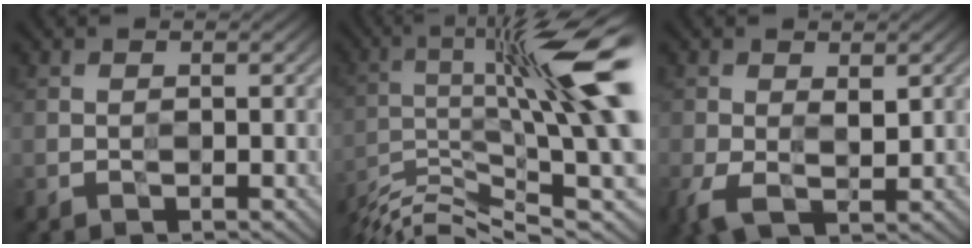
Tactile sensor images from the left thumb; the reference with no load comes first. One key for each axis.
{"total": 15.5, "fx": -2.0, "fy": 3.1, "fz": 15.0, "tx": -0.252, "ty": -0.012, "tz": -0.036}
{"total": 4.8, "fx": -0.4, "fy": 2.7, "fz": 3.9, "tx": -0.097, "ty": -0.011, "tz": -0.007}